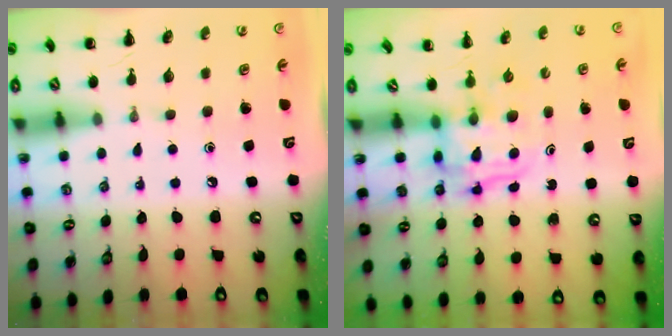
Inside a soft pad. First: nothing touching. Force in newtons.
{"total": 3.4, "press": 3.4, "slide": 0.3}